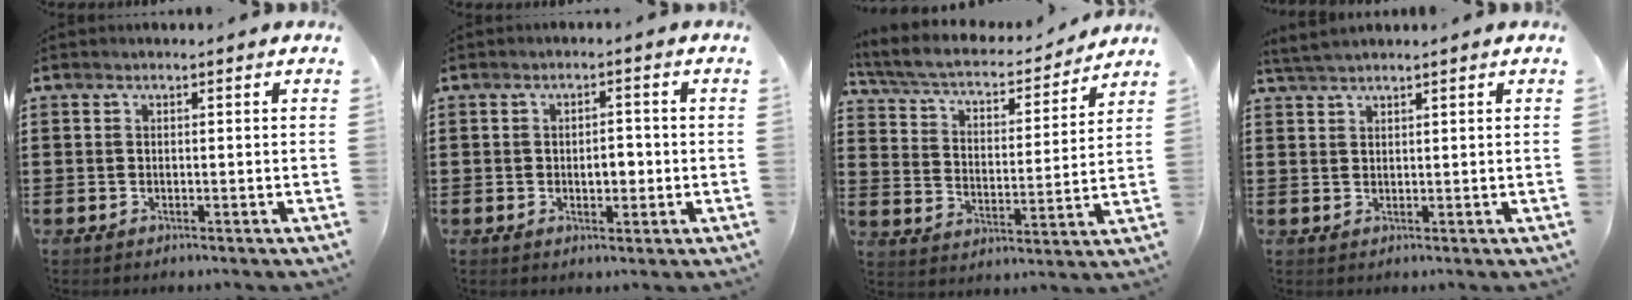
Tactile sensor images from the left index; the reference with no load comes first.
{"total": 3.2, "force": [-0.4, 1.7, 2.6], "torque": [-0.045, 0.002, -0.013]}
{"total": 4.8, "force": [4.1, 1.2, 2.1], "torque": [-0.063, -0.030, 0.063]}
{"total": 2.0, "force": [1.8, 0.1, 0.7], "torque": [-0.017, 0.002, 0.036]}